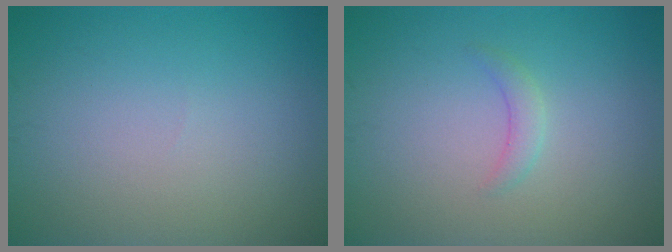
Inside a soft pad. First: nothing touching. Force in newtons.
{"total": 1.2, "press": 1.2, "slide": 0.2}